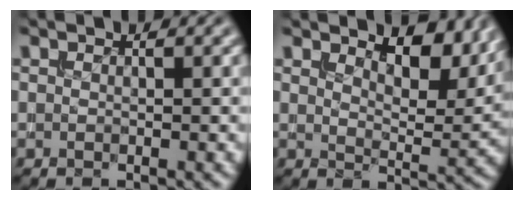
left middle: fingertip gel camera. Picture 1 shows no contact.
{"total": 6.7, "force": [4.3, 2.6, 4.4], "torque": [-0.063, -0.007, 0.063]}